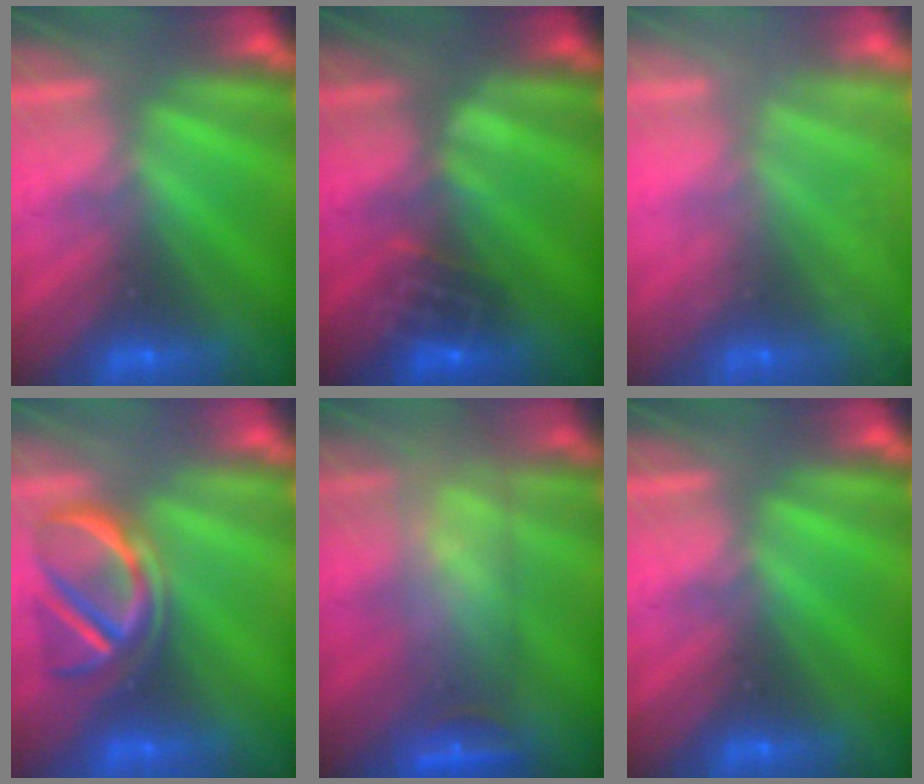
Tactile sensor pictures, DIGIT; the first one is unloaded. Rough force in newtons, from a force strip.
{"total": 2.8}
{"total": 6.1}
{"total": 4.0}
{"total": 5.7}
{"total": 0.0}